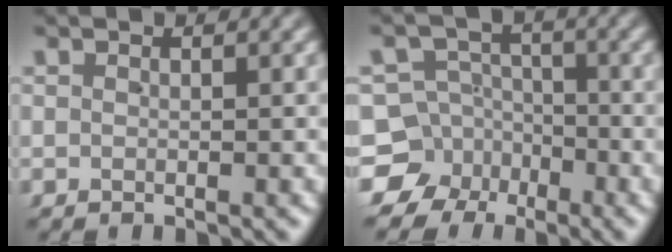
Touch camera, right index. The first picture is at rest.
{"total": 12.7, "force": [-4.6, 11.3, 3.7], "torque": [-0.081, -0.059, -0.076]}